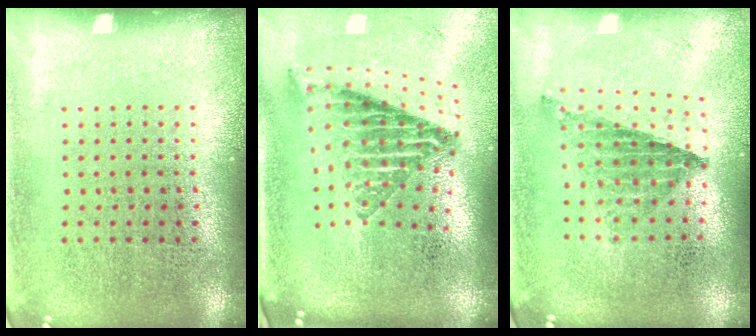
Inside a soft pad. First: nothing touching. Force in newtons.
{"total": 2.2, "press": 1.5, "slide": 1.6}
{"total": 0.5, "press": 0.5, "slide": 0.1}